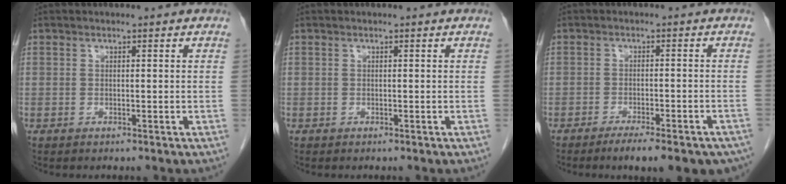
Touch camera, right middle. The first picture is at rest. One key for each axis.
{"total": 0.0}
{"total": 12.5, "fx": -9.9, "fy": 2.8, "fz": 7.1, "tx": -0.062, "ty": 0.002, "tz": -0.125}